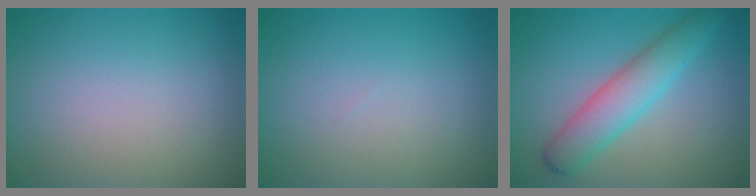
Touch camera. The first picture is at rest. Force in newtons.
{"total": 0.0}
{"total": 4.8, "press": 4.8, "slide": 0.1}